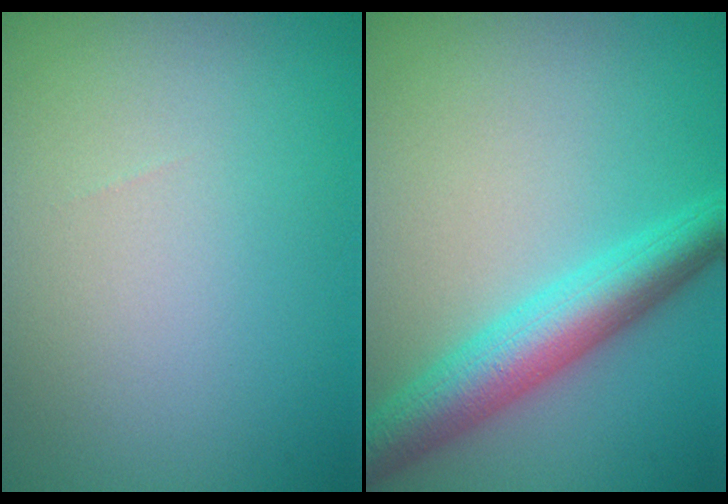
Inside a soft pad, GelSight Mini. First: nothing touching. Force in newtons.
{"total": 5.9, "press": 5.9, "slide": 0.2}